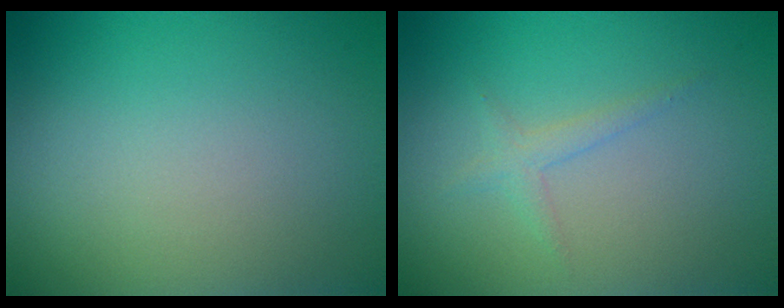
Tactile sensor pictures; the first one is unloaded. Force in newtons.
{"total": 1.2, "press": 1.2, "slide": 0.0}